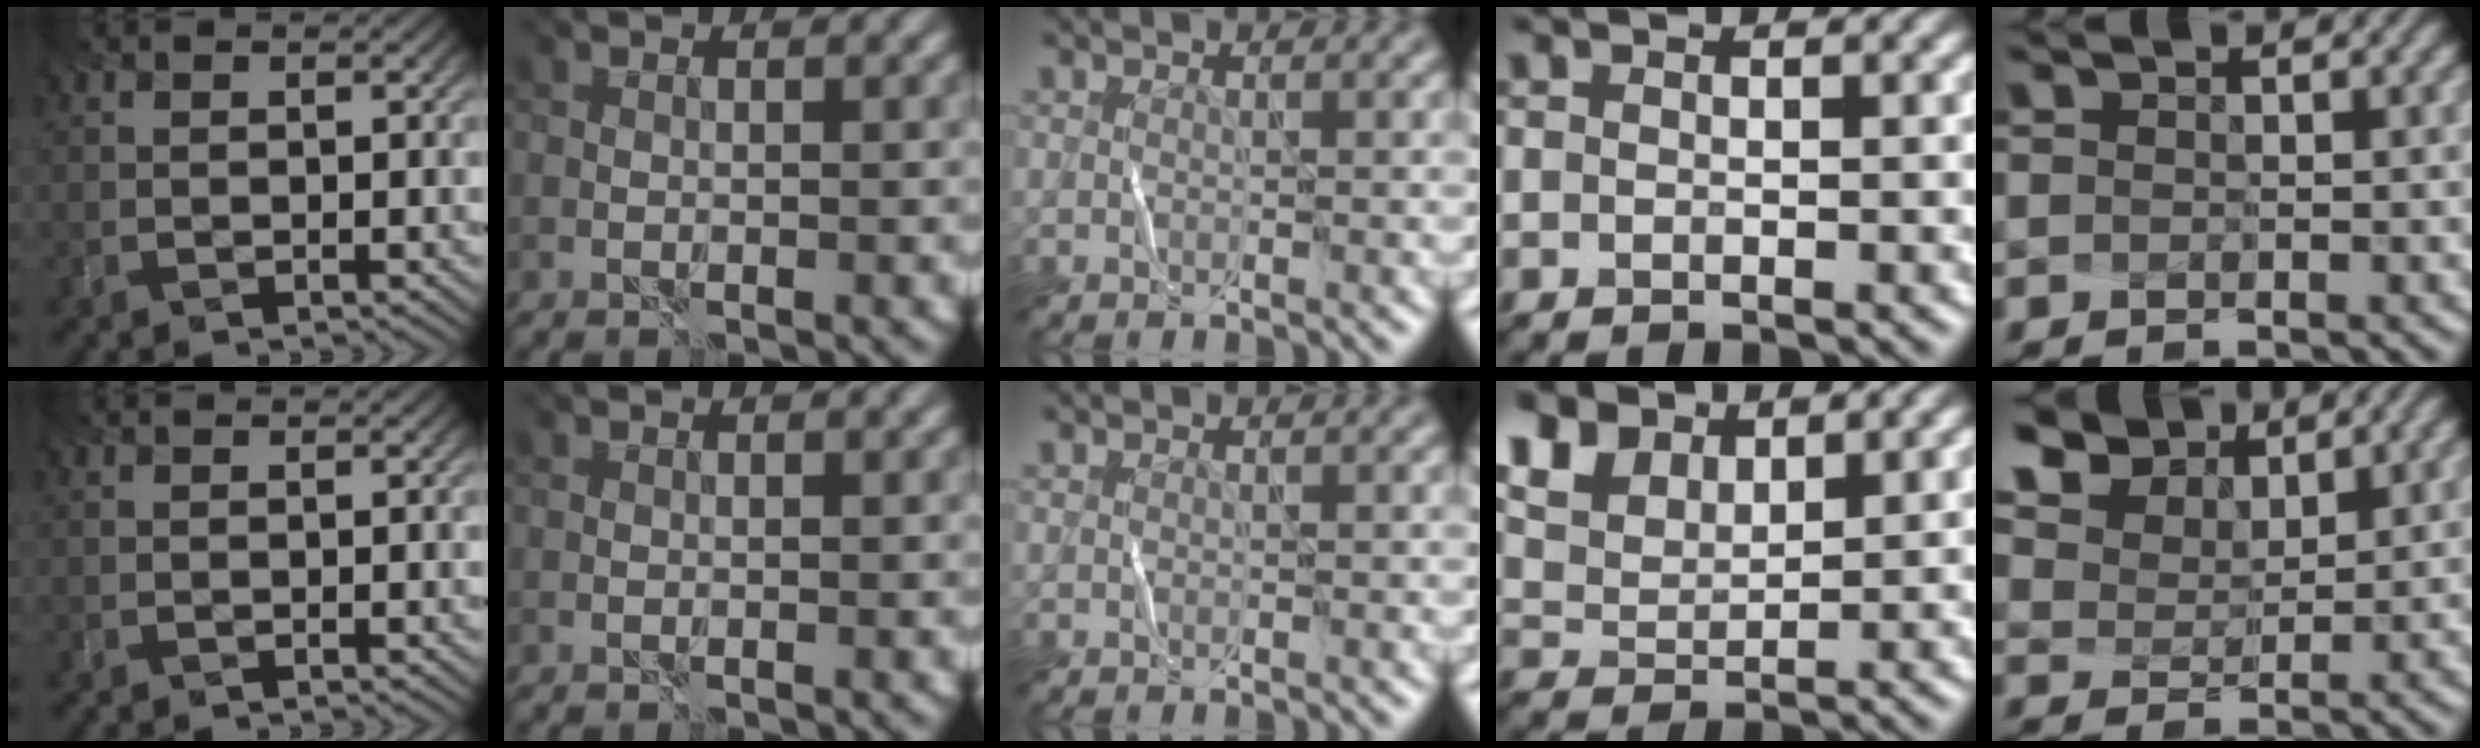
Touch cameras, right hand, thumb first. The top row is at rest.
{"ring": {"total": 4.7, "force": [4.0, 2.1, 1.4], "torque": [-0.080, 0.005, 0.110]}, "little": {"total": 8.1, "force": [6.2, 4.4, 2.8], "torque": [-0.103, 0.014, 0.120]}}